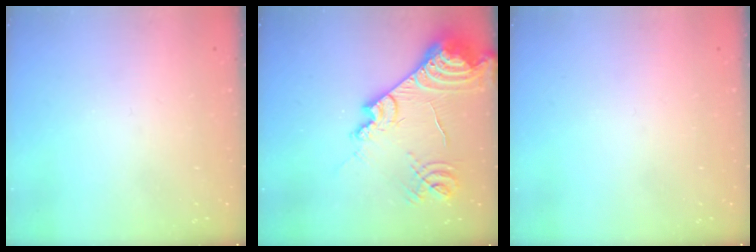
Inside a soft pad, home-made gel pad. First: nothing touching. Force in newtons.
{"total": 22.8, "press": 22.6, "slide": 2.5}
{"total": 0.0}